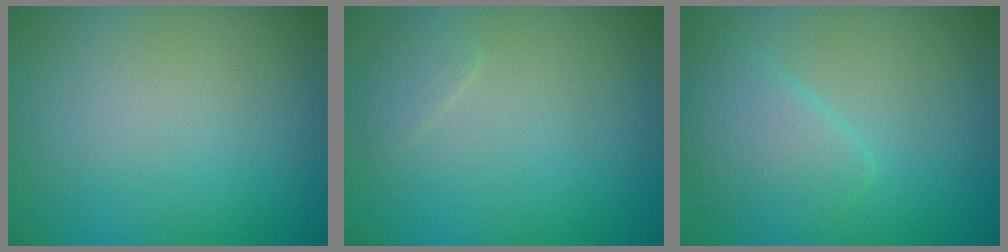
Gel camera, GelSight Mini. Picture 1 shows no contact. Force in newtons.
{"total": 0.9, "press": 0.9, "slide": 0.0}
{"total": 3.6, "press": 3.6, "slide": 0.1}